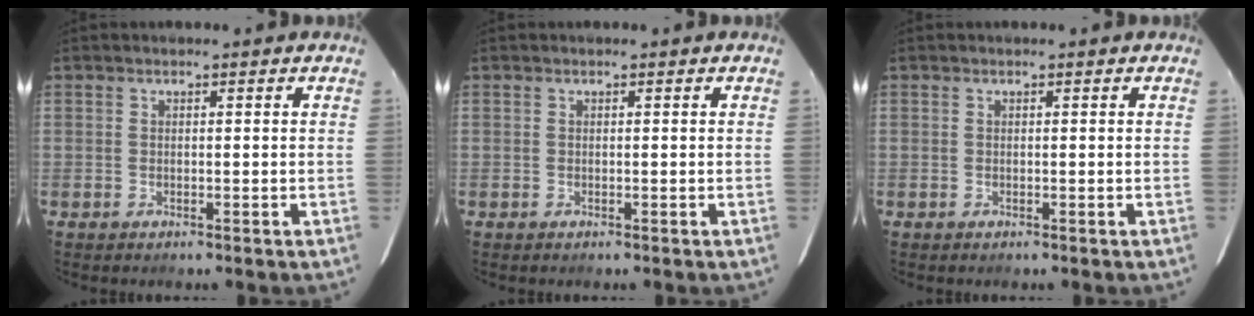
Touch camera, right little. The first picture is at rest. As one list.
[{"total": 0.0}, {"total": 0.0}]